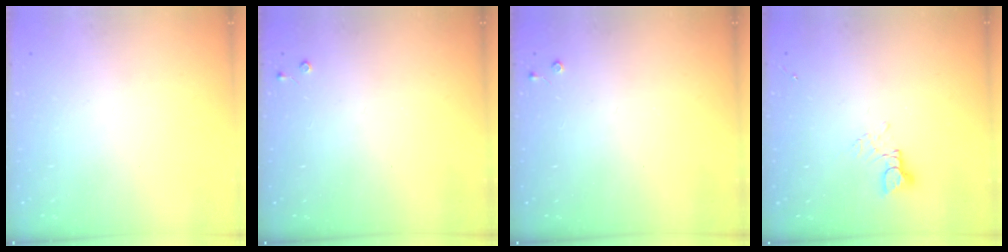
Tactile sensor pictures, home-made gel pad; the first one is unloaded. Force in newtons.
{"total": 2.7, "press": 2.7, "slide": 0.4}
{"total": 2.7, "press": 2.7, "slide": 0.4}
{"total": 2.9, "press": 2.8, "slide": 0.4}